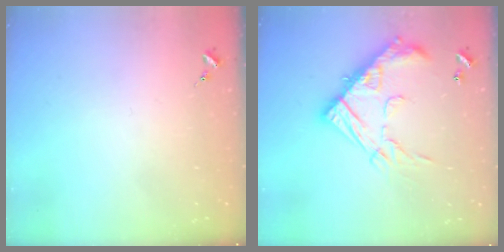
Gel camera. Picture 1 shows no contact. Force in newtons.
{"total": 21.7, "press": 21.6, "slide": 1.9}